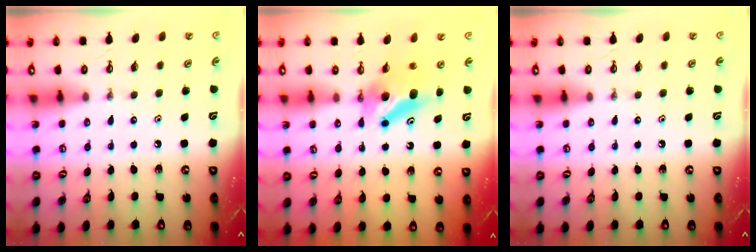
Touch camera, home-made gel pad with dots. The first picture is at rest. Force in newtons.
{"total": 6.5, "press": 6.4, "slide": 0.8}
{"total": 0.0}